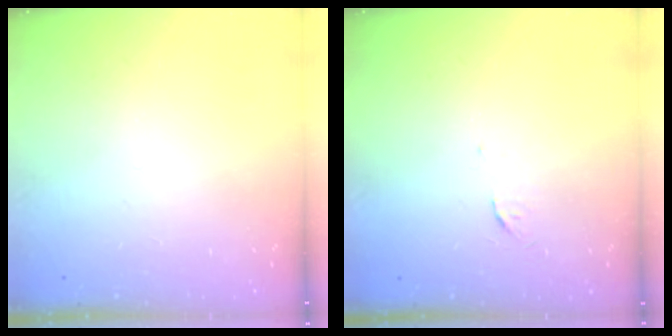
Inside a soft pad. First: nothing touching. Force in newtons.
{"total": 3.3, "press": 3.3, "slide": 0.5}